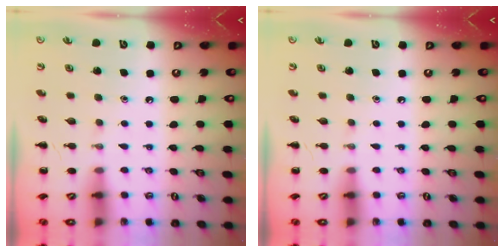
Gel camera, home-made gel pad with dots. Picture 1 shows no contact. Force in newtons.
{"total": 0.0}